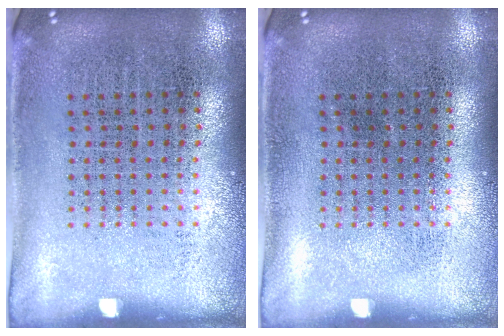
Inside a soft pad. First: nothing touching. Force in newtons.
{"total": 0.0}